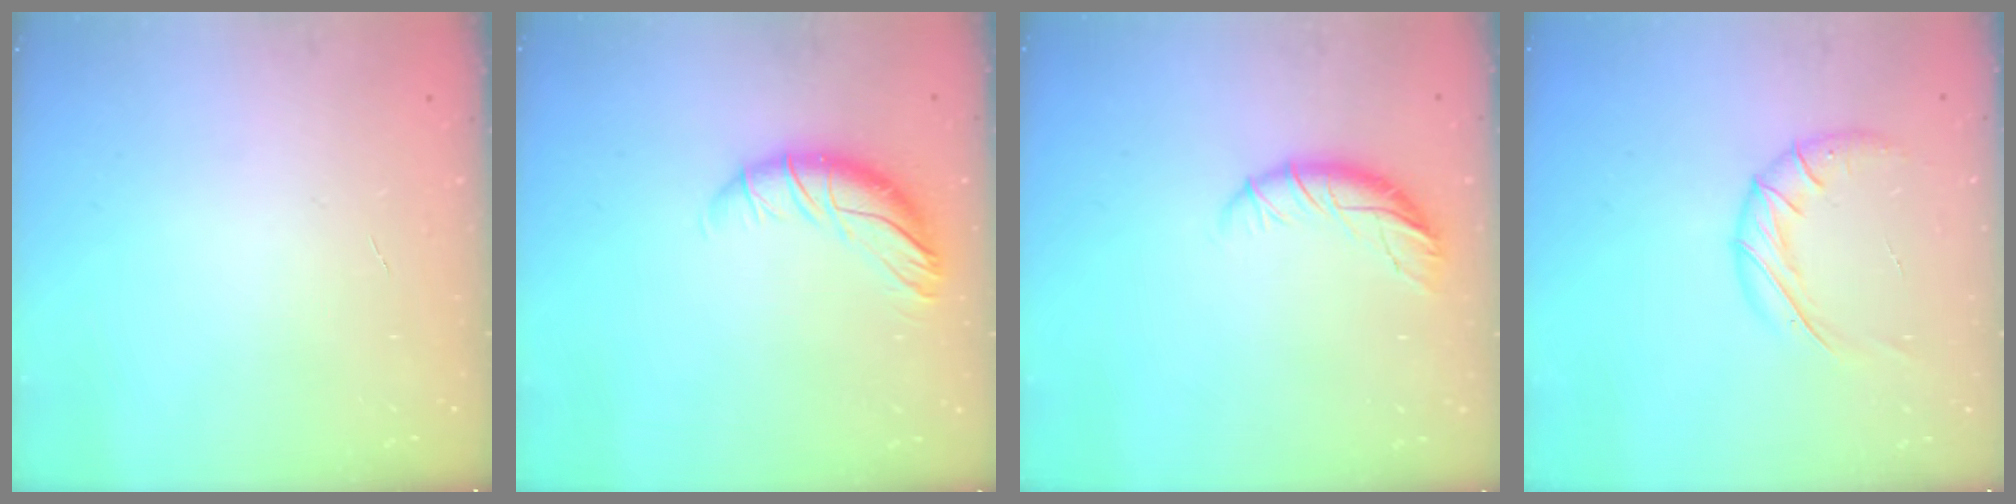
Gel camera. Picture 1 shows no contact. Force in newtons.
{"total": 10.2, "press": 10.2, "slide": 1.0}
{"total": 8.4, "press": 8.2, "slide": 1.5}
{"total": 9.7, "press": 9.7, "slide": 0.8}